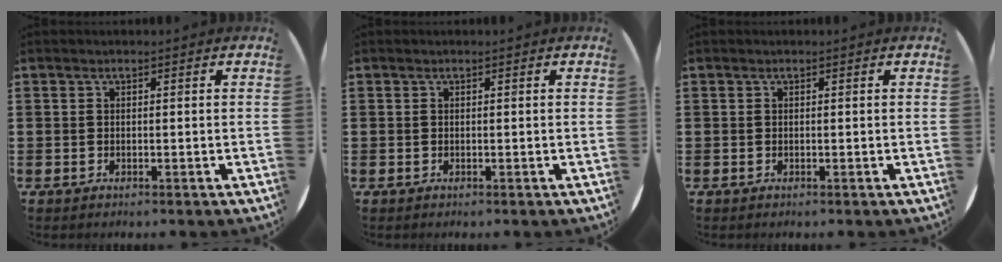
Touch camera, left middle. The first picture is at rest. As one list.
[{"total": 0.0}, {"total": 0.0}]